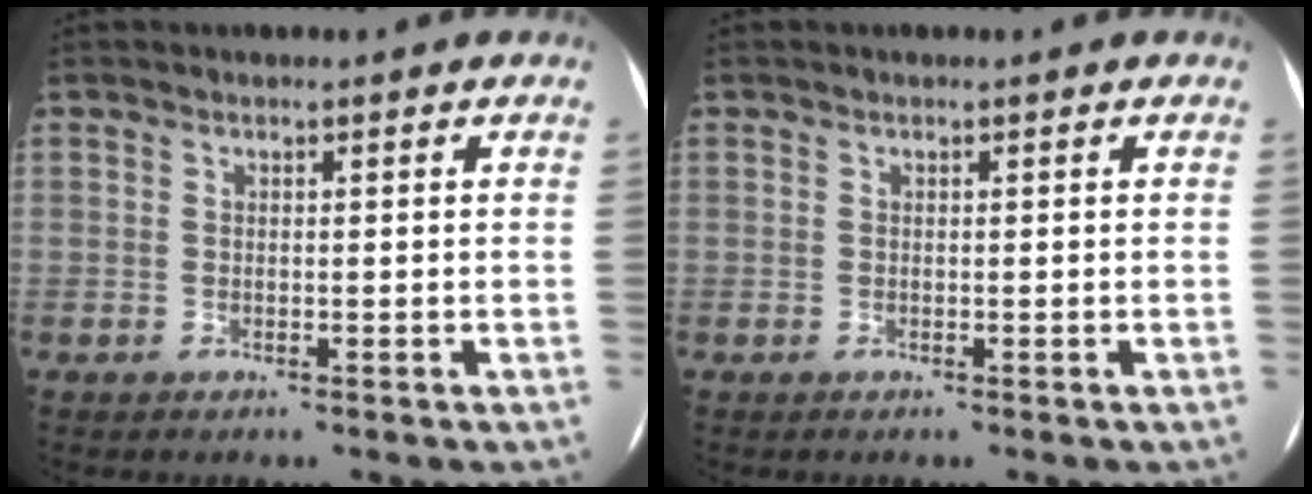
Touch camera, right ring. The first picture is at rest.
{"total": 0.0}